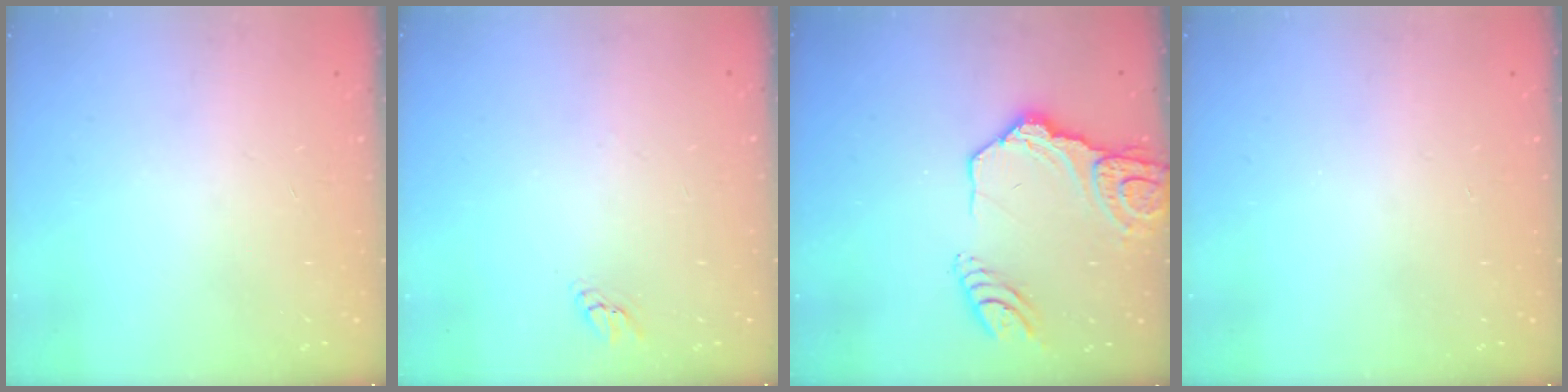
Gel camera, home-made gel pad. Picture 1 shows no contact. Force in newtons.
{"total": 2.2, "press": 2.2, "slide": 0.1}
{"total": 16.5, "press": 16.4, "slide": 1.9}
{"total": 0.0}